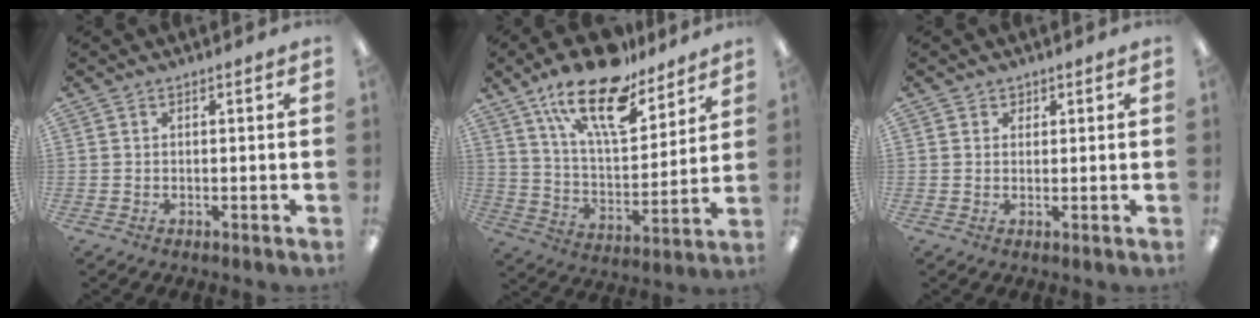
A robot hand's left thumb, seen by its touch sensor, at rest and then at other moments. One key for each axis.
{"total": 20.0, "fx": 14.1, "fy": 8.0, "fz": 11.7, "tx": -0.194, "ty": -0.085, "tz": 0.243}
{"total": 1.6, "fx": 1.0, "fy": 1.2, "fz": -0.1, "tx": 0.009, "ty": -0.002, "tz": 0.017}